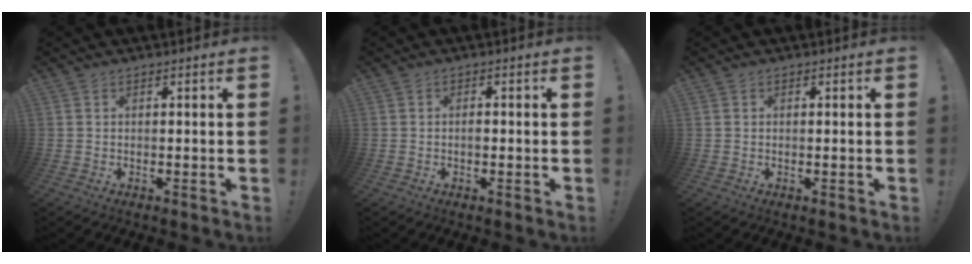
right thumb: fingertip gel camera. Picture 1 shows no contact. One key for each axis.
{"total": 1.3, "fx": -0.6, "fy": 0.7, "fz": 0.8, "tx": -0.011, "ty": 0.000, "tz": -0.012}
{"total": 0.0}